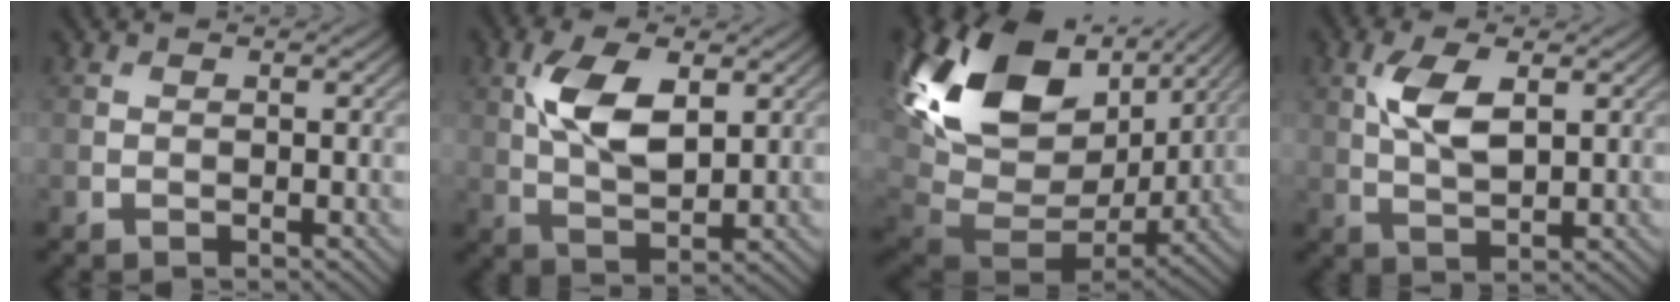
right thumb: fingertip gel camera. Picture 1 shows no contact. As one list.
[{"total": 8.3, "force": [2.3, 4.1, 6.8], "torque": [-0.142, 0.006, 0.044]}, {"total": 20.1, "force": [6.0, 13.2, 13.8], "torque": [-0.298, -0.017, 0.134]}, {"total": 5.8, "force": [1.6, 2.5, 4.9], "torque": [-0.110, 0.003, 0.033]}]